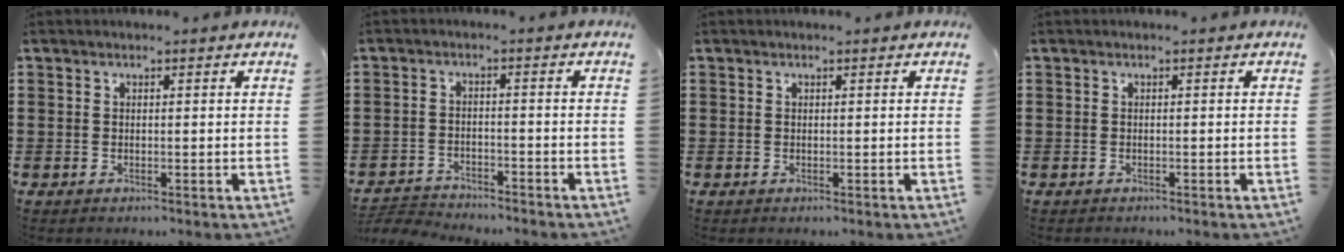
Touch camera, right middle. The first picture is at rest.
{"total": 3.2, "force": [-3.1, 0.4, 0.0], "torque": [-0.007, 0.000, -0.069]}
{"total": 0.0}
{"total": 0.5, "force": [-0.4, 0.3, -0.1], "torque": [0.002, 0.005, -0.010]}